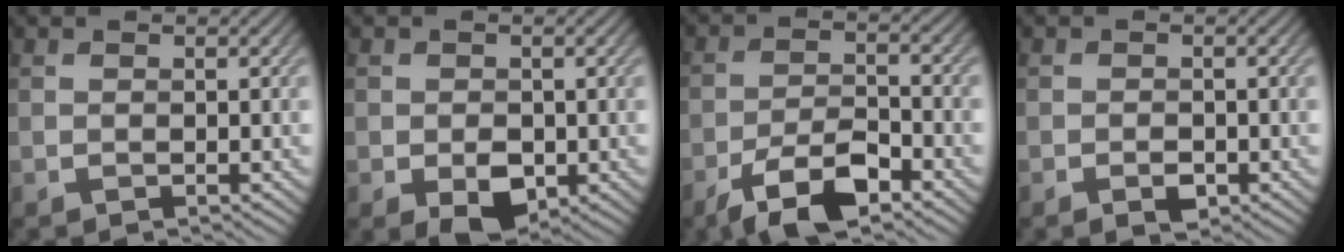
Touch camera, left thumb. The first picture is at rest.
{"total": 3.7, "force": [-1.1, 2.5, 2.5], "torque": [-0.044, -0.013, -0.017]}
{"total": 7.3, "force": [-5.0, 2.3, 4.8], "torque": [-0.091, 0.003, -0.097]}
{"total": 1.7, "force": [-0.9, 0.9, 1.2], "torque": [-0.017, -0.001, -0.015]}